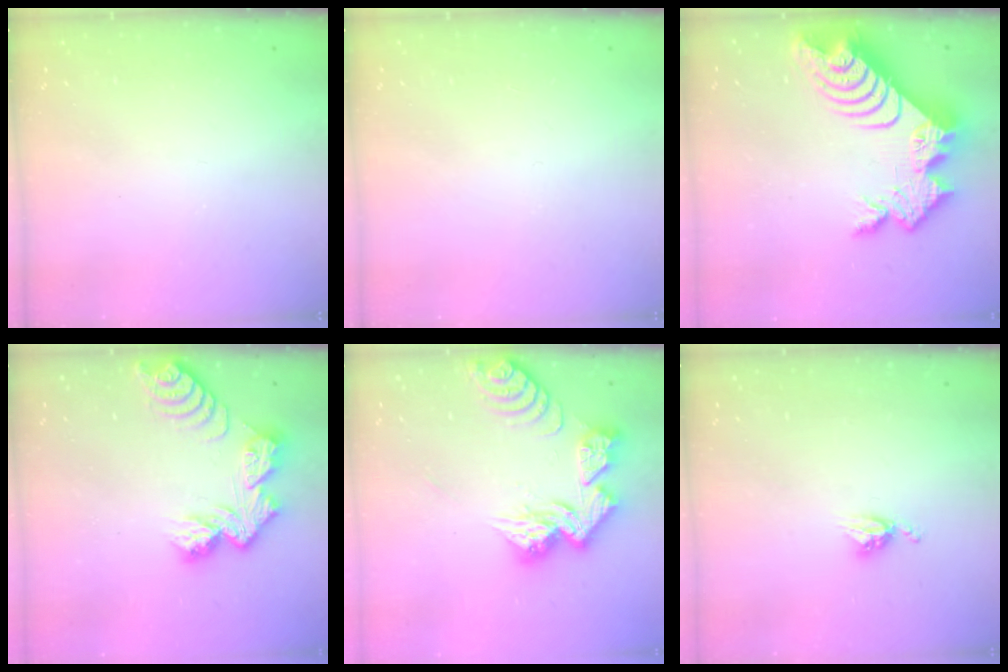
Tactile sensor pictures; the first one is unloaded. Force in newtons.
{"total": 0.0}
{"total": 17.2, "press": 17.2, "slide": 1.2}
{"total": 10.8, "press": 10.7, "slide": 1.1}
{"total": 16.4, "press": 16.4, "slide": 1.5}
{"total": 4.7, "press": 4.7, "slide": 0.5}